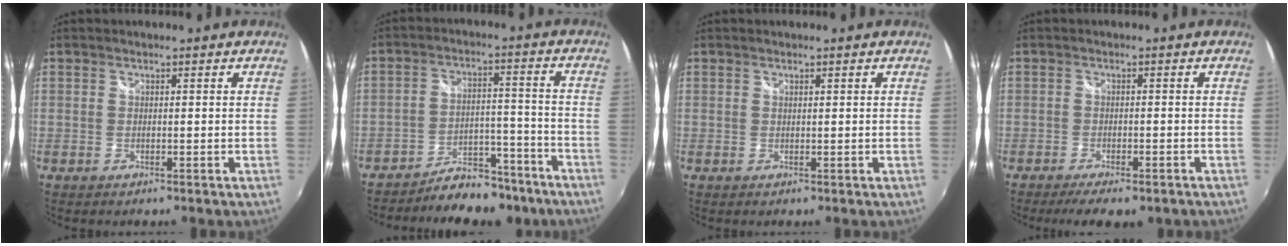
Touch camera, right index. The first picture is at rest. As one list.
[{"total": 11.1, "force": [-9.6, 4.5, 3.4], "torque": [-0.060, 0.030, -0.128]}, {"total": 0.0}, {"total": 7.0, "force": [-5.3, 2.0, 4.1], "torque": [-0.094, -0.021, -0.079]}]